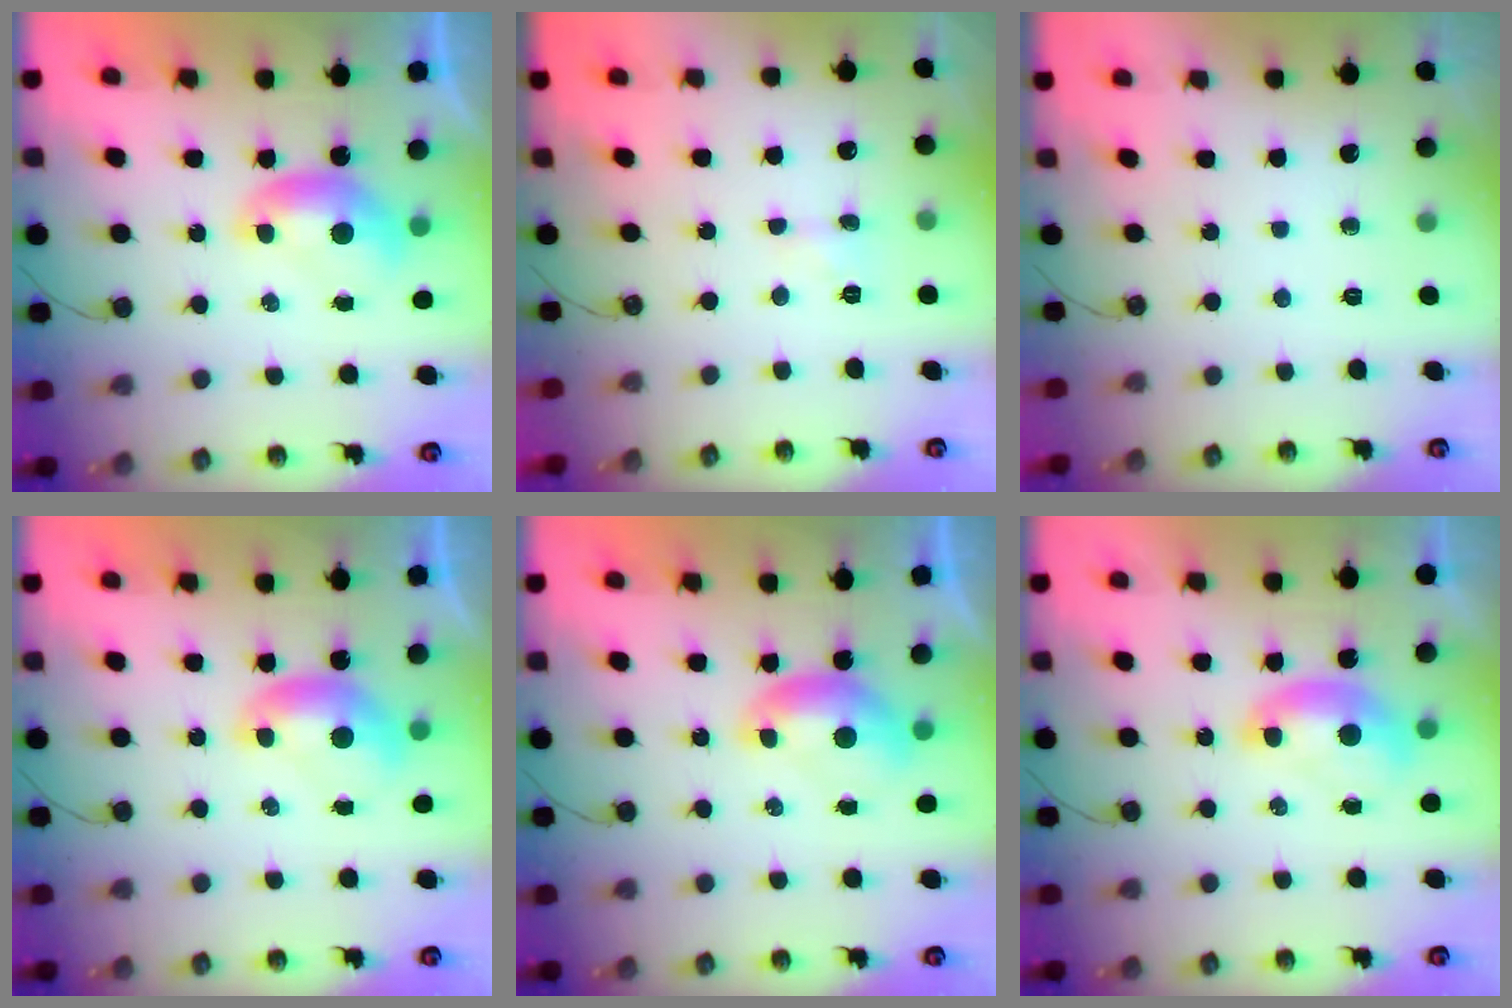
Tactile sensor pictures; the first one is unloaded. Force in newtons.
{"total": 1.3, "press": 1.2, "slide": 0.4}
{"total": 0.0}
{"total": 0.0}
{"total": 0.0}
{"total": 1.7, "press": 1.6, "slide": 0.3}